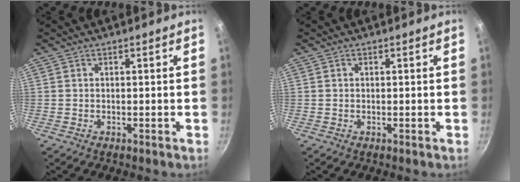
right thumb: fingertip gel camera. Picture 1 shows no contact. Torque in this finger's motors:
{"motor_torque": [-0.28, -0.26, -0.15, 0.38, 0.03]}